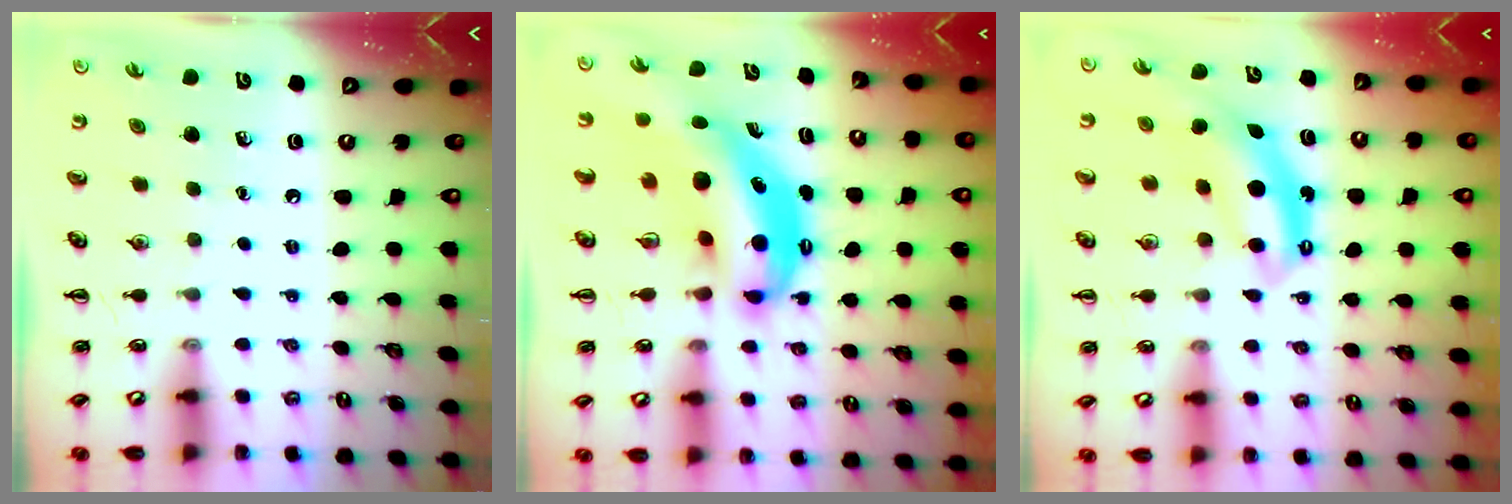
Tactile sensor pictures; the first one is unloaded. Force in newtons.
{"total": 11.1, "press": 10.8, "slide": 2.5}
{"total": 6.6, "press": 6.6, "slide": 0.5}